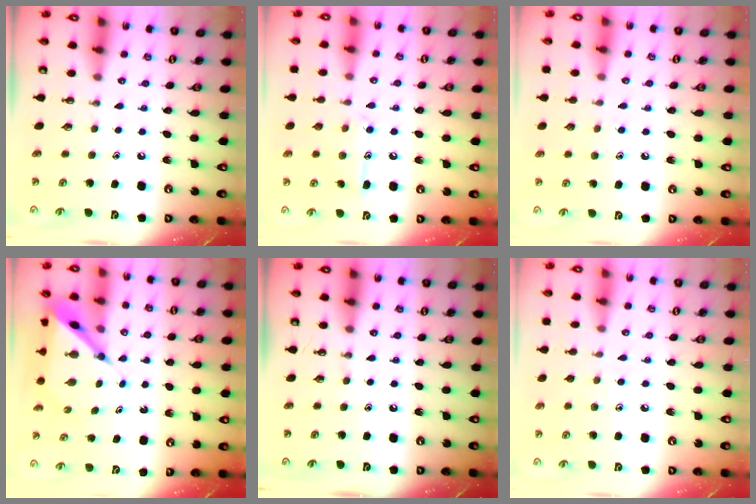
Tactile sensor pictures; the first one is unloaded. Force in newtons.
{"total": 10.8, "press": 10.8, "slide": 0.7}
{"total": 8.7, "press": 8.7, "slide": 0.8}
{"total": 7.0, "press": 7.0, "slide": 0.6}
{"total": 0.0}
{"total": 5.7, "press": 5.7, "slide": 0.7}